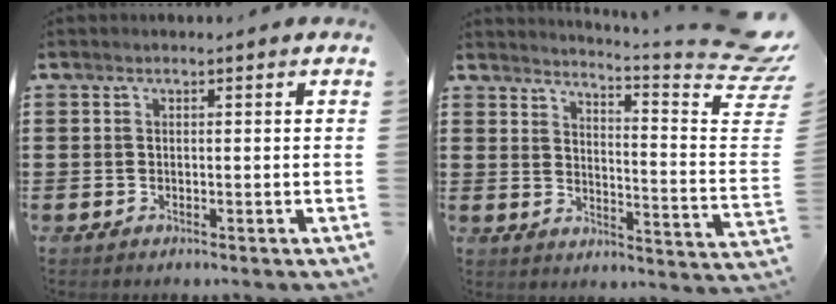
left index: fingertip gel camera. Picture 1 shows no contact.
{"total": 6.8, "force": [5.2, 0.1, 4.4], "torque": [-0.071, -0.054, 0.079]}